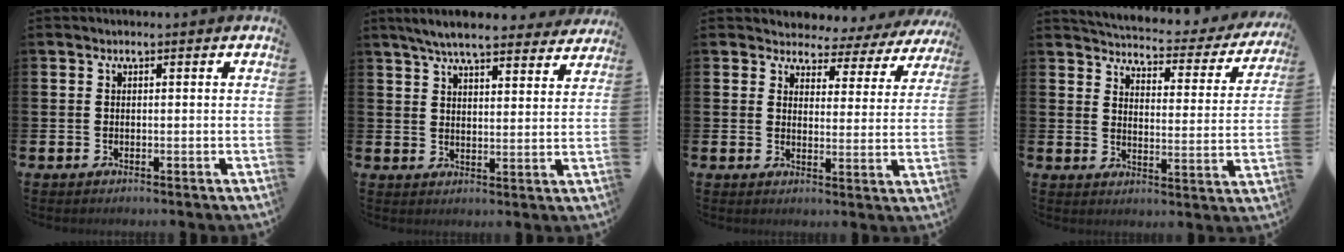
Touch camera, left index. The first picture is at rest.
{"total": 6.8, "force": [6.4, 0.9, 2.2], "torque": [-0.050, -0.031, 0.113]}
{"total": 3.0, "force": [2.6, 1.5, 0.0], "torque": [-0.018, -0.031, 0.038]}
{"total": 4.2, "force": [4.1, 0.8, 0.7], "torque": [-0.034, -0.038, 0.063]}